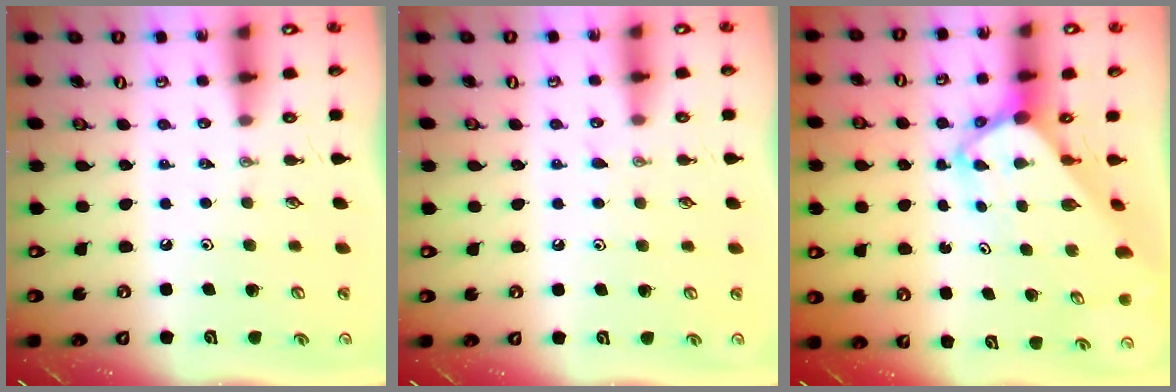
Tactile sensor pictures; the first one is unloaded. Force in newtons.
{"total": 7.2, "press": 7.1, "slide": 0.7}
{"total": 4.3, "press": 4.3, "slide": 0.4}